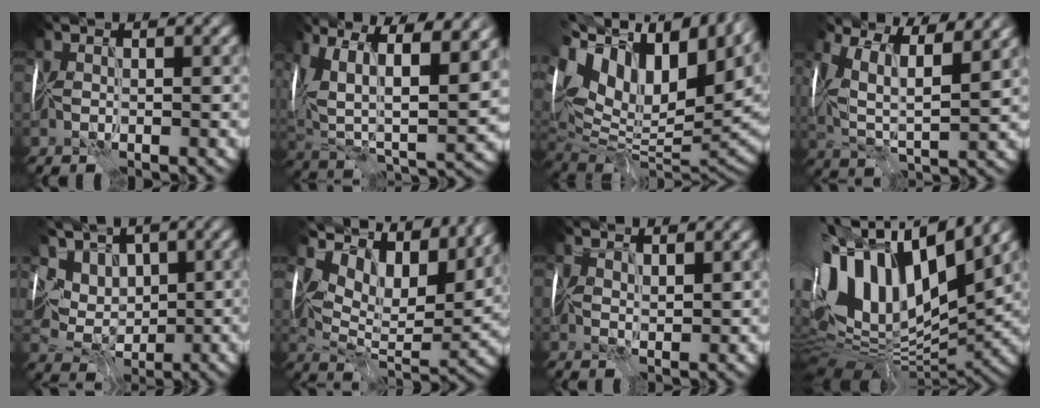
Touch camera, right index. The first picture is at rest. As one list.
[{"total": 16.4, "force": [6.5, 8.2, 12.6], "torque": [-0.226, 0.028, 0.121]}, {"total": 18.3, "force": [6.3, 10.0, 13.9], "torque": [-0.261, 0.007, 0.153]}, {"total": 8.9, "force": [5.0, 4.0, 6.1], "torque": [-0.109, 0.006, 0.085]}, {"total": 8.5, "force": [3.8, 6.3, 4.3], "torque": [-0.091, 0.011, 0.059]}, {"total": 13.1, "force": [8.5, 6.0, 8.1], "torque": [-0.162, 0.031, 0.153]}, {"total": 2.8, "force": [2.5, 0.7, 1.2], "torque": [-0.028, 0.004, 0.043]}, {"total": 14.9, "force": [5.4, 6.8, 12.1], "torque": [-0.238, 0.027, 0.090]}]